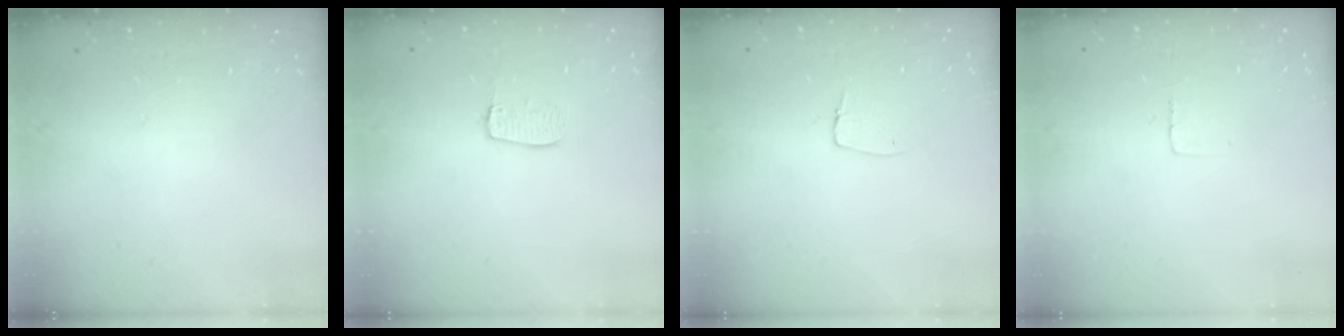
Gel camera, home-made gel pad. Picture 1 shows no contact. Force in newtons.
{"total": 6.6, "press": 6.6, "slide": 0.5}
{"total": 5.6, "press": 5.5, "slide": 0.4}
{"total": 2.4, "press": 2.4, "slide": 0.1}